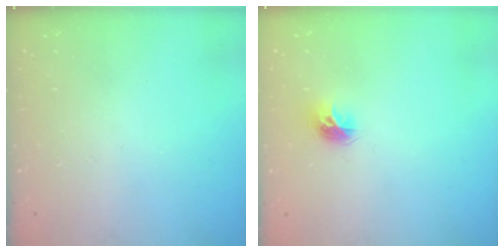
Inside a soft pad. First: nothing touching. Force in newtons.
{"total": 7.5, "press": 7.5, "slide": 0.4}